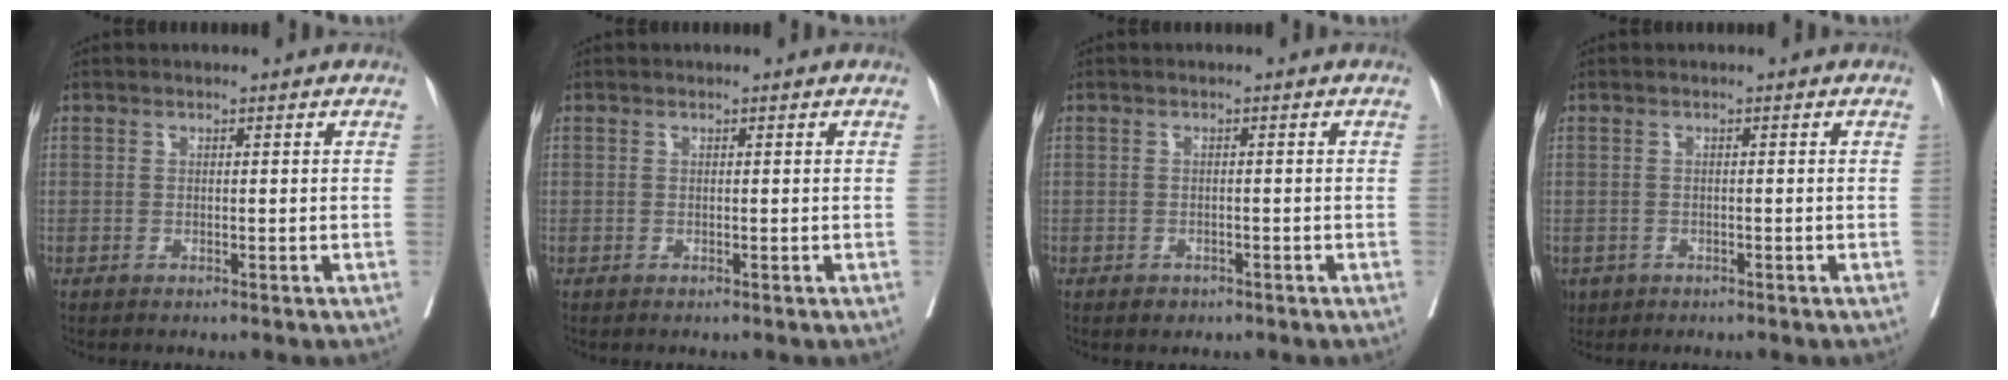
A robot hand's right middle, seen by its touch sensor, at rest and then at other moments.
{"total": 0.0}
{"total": 1.4, "force": [-1.0, 1.0, 0.4], "torque": [-0.006, 0.002, -0.010]}
{"total": 3.0, "force": [-1.8, 2.3, 0.7], "torque": [-0.012, -0.001, -0.027]}